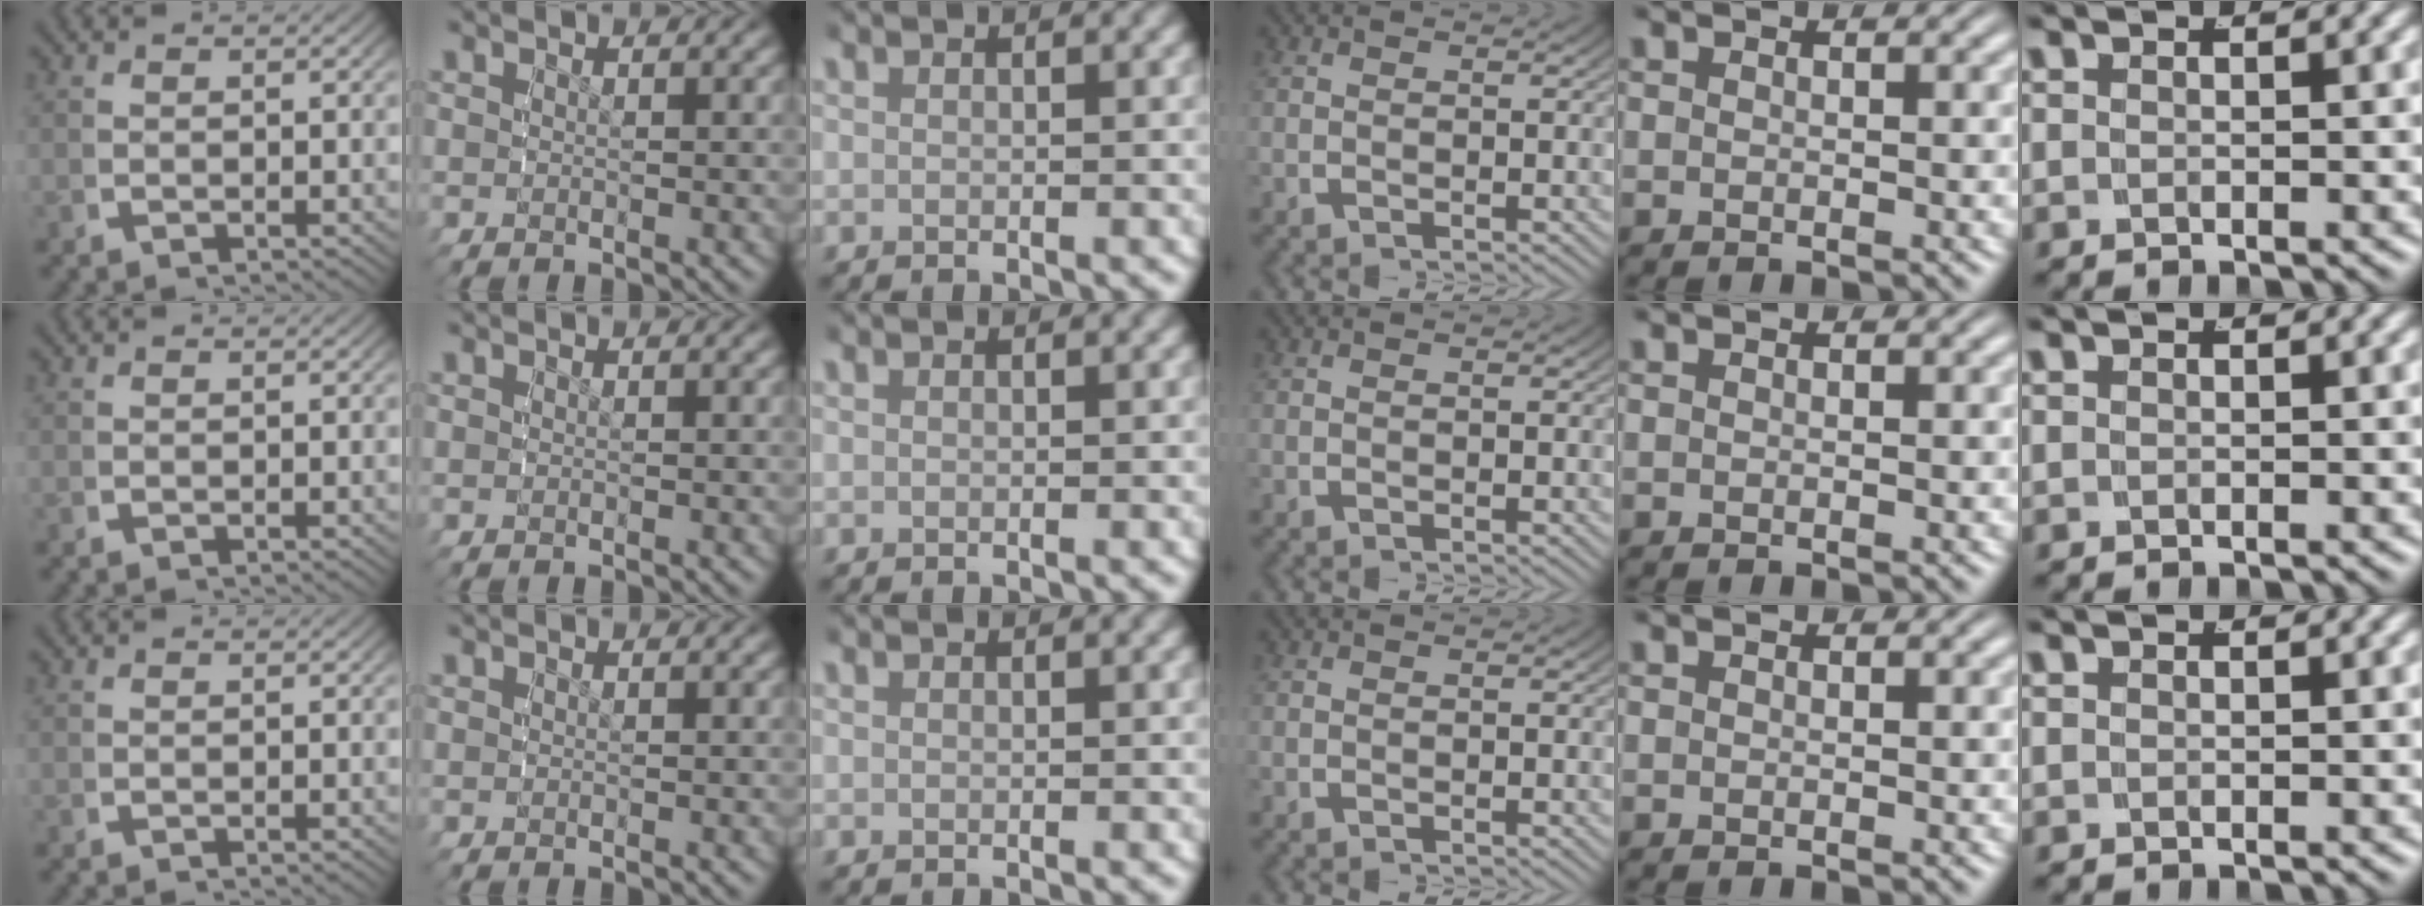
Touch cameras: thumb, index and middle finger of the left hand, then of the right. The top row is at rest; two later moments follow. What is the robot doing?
{"motion": "reach", "object": "plastic wrap"}